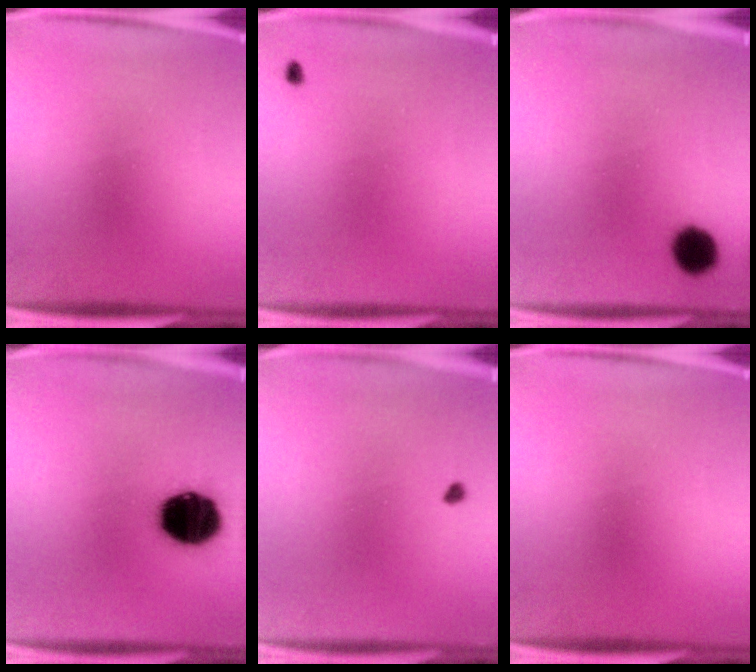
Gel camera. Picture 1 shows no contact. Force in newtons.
{"total": 0.6}
{"total": 6.9}
{"total": 17.7}
{"total": 0.7}
{"total": 0.0}